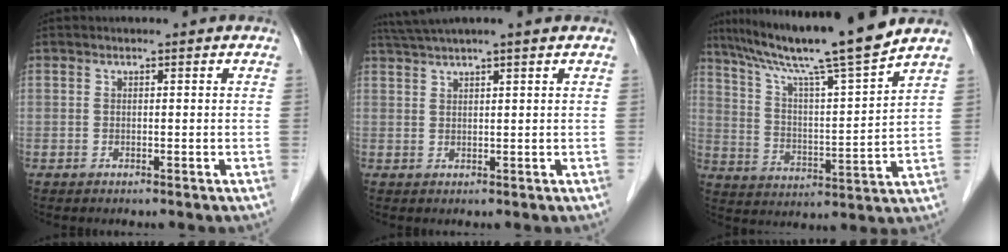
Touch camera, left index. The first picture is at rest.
{"total": 5.3, "force": [4.3, -1.2, 2.9], "torque": [-0.047, 0.027, 0.078]}
{"total": 16.6, "force": [13.8, -1.5, 9.2], "torque": [-0.158, -0.005, 0.225]}